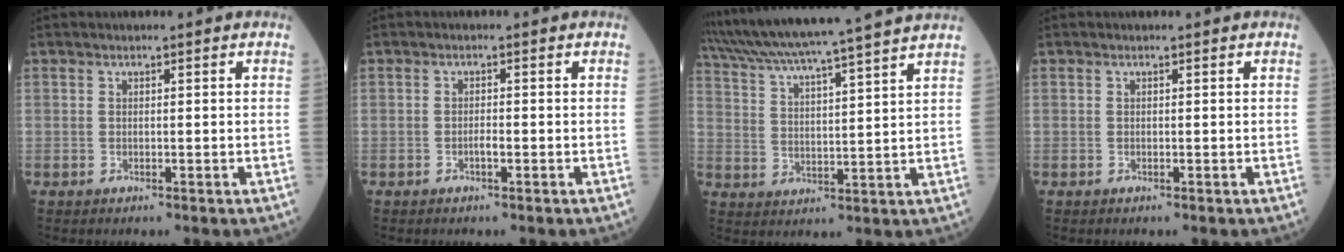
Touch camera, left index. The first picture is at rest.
{"total": 1.2, "force": [-0.6, 0.2, 1.0], "torque": [-0.020, 0.001, -0.009]}
{"total": 19.9, "force": [17.6, -1.6, 9.2], "torque": [-0.173, -0.001, 0.264]}
{"total": 0.0}